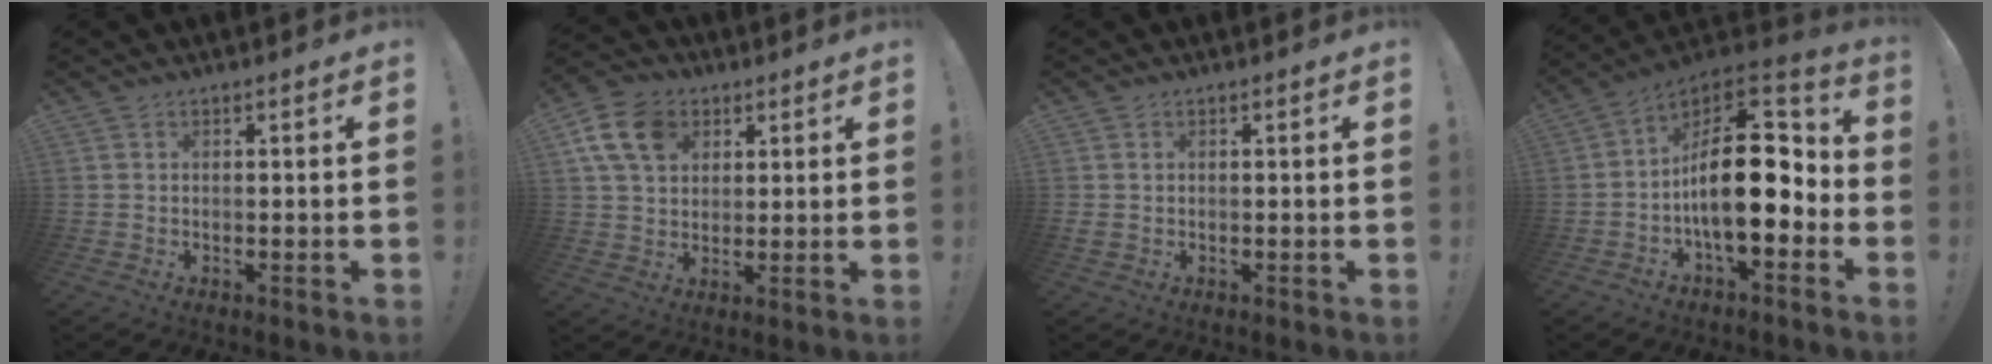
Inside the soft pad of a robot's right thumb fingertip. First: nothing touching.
{"total": 13.2, "force": [5.4, 9.8, 7.0], "torque": [-0.119, -0.015, 0.107]}
{"total": 0.7, "force": [0.2, 0.5, 0.4], "torque": [-0.010, 0.003, 0.004]}
{"total": 21.8, "force": [-1.1, 11.0, 18.8], "torque": [-0.307, 0.012, -0.014]}